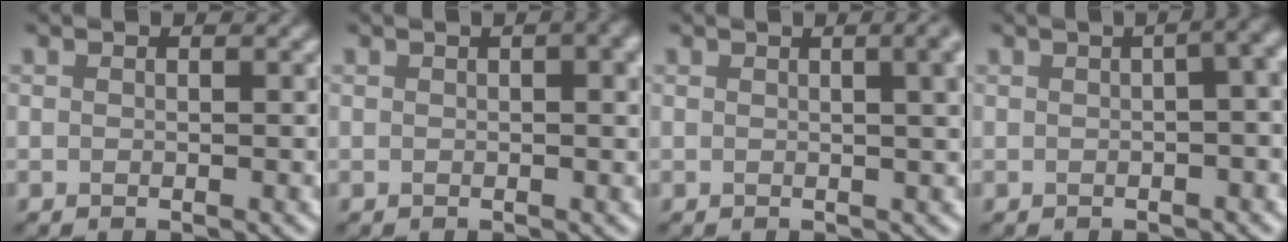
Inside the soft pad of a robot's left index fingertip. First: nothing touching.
{"total": 3.6, "force": [1.1, 1.2, 3.2], "torque": [-0.036, 0.008, 0.016]}
{"total": 6.6, "force": [2.0, 3.1, 5.5], "torque": [-0.019, 0.039, -0.001]}
{"total": 11.3, "force": [2.4, 5.8, 9.5], "torque": [-0.033, 0.057, -0.006]}